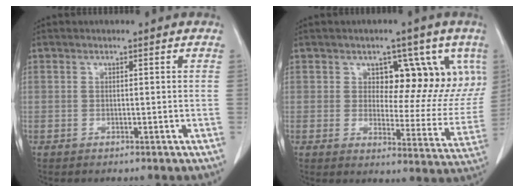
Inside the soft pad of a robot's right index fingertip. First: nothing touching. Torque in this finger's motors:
{"motor_torque": [0.18, 0.13, 0.07, 0.00]}